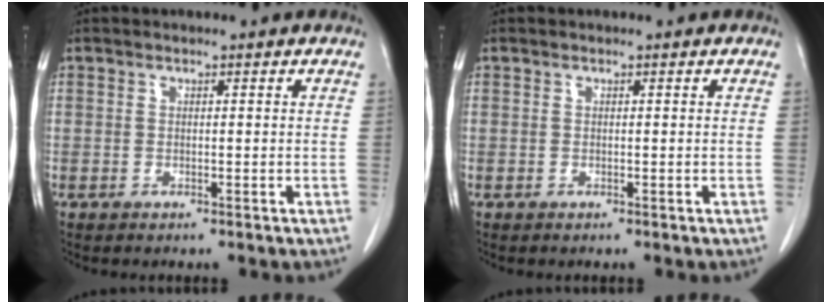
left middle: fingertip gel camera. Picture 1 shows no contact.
{"total": 0.0}